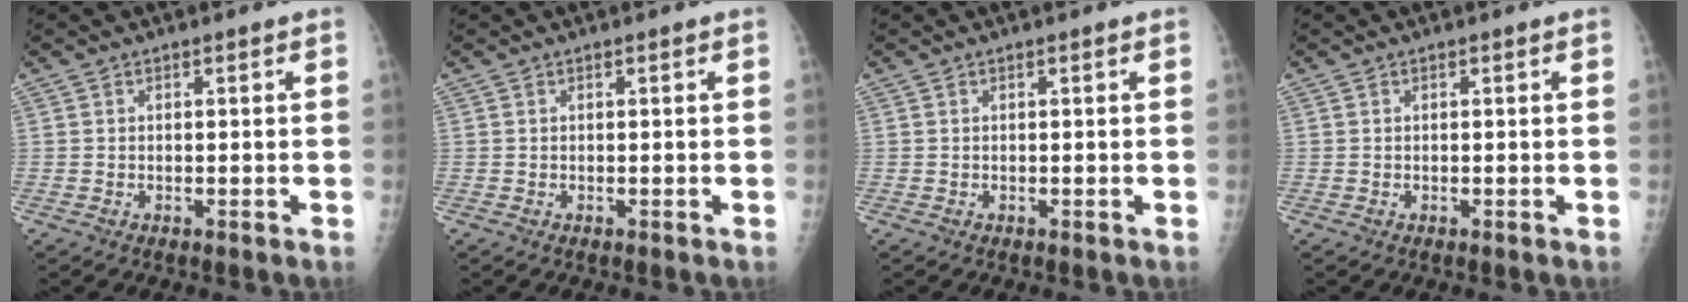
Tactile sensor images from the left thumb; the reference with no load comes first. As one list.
[{"total": 0.0}, {"total": 0.0}, {"total": 0.0}]